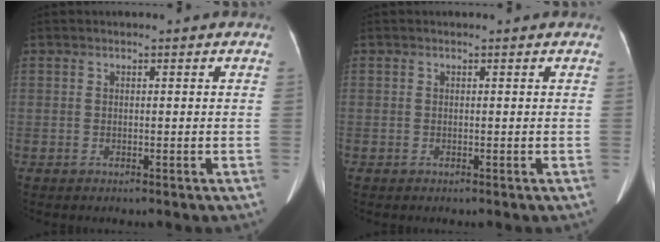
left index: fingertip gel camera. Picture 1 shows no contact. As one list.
[{"total": 0.0}]